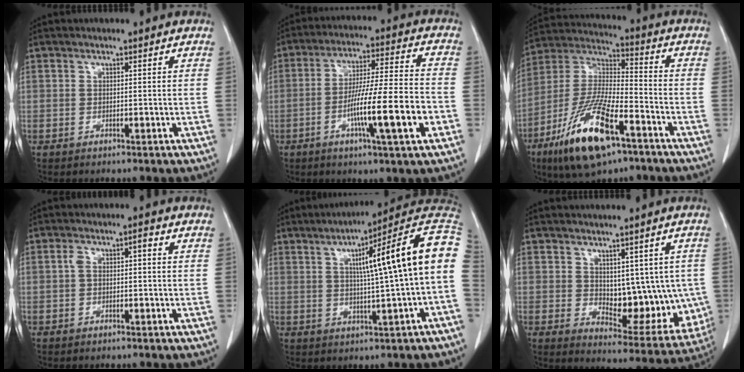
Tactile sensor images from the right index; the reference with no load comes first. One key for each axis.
{"total": 14.4, "fx": -4.7, "fy": 0.4, "fz": 13.6, "tx": -0.230, "ty": -0.005, "tz": -0.079}
{"total": 18.1, "fx": -9.9, "fy": 4.8, "fz": 14.4, "tx": -0.309, "ty": -0.028, "tz": -0.178}
{"total": 2.8, "fx": 0.2, "fy": 1.2, "fz": 2.5, "tx": -0.049, "ty": 0.021, "tz": 0.004}
{"total": 15.8, "fx": 2.4, "fy": -0.2, "fz": 15.6, "tx": -0.210, "ty": 0.033, "tz": 0.028}
{"total": 12.2, "fx": 0.6, "fy": 6.5, "fz": 10.2, "tx": -0.122, "ty": -0.004, "tz": 0.032}